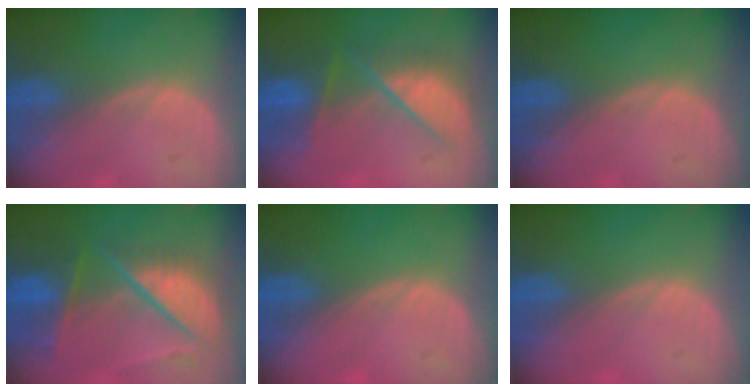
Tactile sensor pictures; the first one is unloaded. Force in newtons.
{"total": 7.2, "press": 7.2, "slide": 0.2}
{"total": 0.0}
{"total": 10.4, "press": 8.6, "slide": 5.7}
{"total": 0.0}
{"total": 0.0}